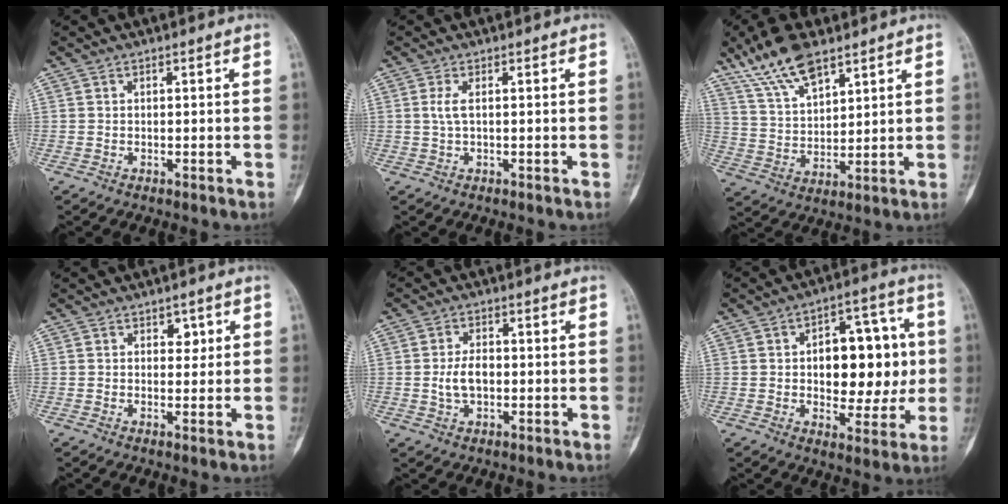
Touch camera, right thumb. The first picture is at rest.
{"total": 2.3, "force": [0.3, 0.9, 2.1], "torque": [-0.046, 0.002, 0.008]}
{"total": 12.6, "force": [8.8, 5.0, 7.5], "torque": [-0.126, -0.031, 0.174]}
{"total": 2.5, "force": [1.0, 1.9, 1.4], "torque": [0.007, -0.004, 0.014]}
{"total": 5.1, "force": [-0.5, 3.3, 3.9], "torque": [-0.064, 0.008, -0.008]}
{"total": 17.0, "force": [0.9, 10.1, 13.6], "torque": [-0.135, 0.025, 0.017]}